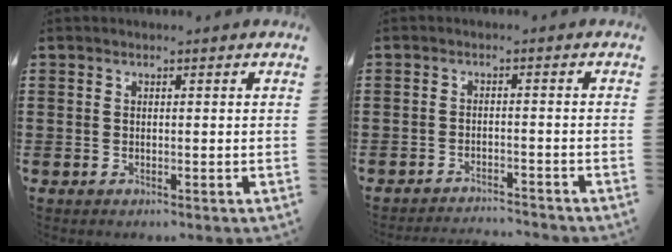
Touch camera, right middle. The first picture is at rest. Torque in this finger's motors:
{"motor_torque": [0.03, 0.02, 0.00, -0.01]}